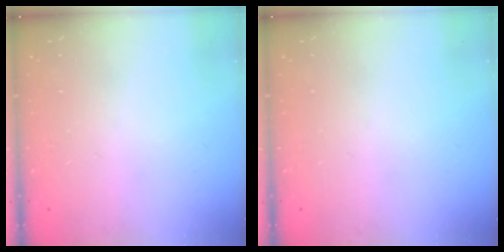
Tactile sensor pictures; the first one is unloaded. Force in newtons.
{"total": 0.0}